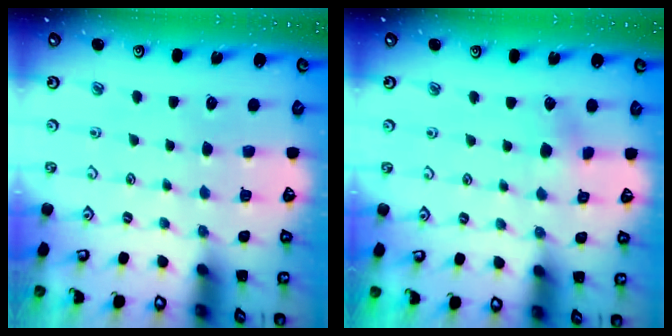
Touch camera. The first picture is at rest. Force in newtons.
{"total": 3.0, "press": 3.0, "slide": 0.3}